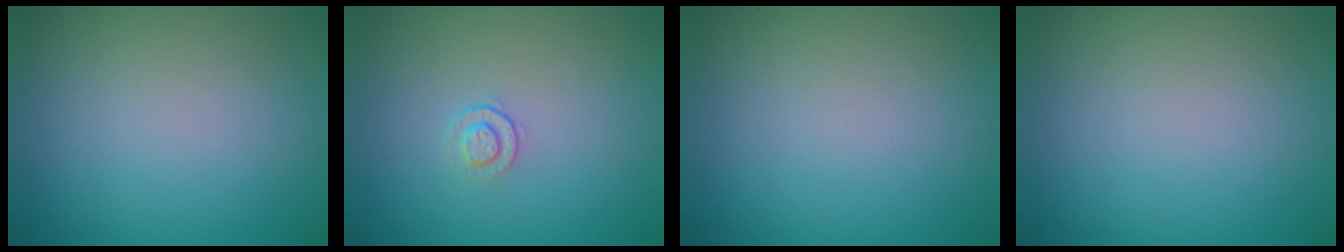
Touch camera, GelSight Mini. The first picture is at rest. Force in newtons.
{"total": 1.1, "press": 0.7, "slide": 0.9}
{"total": 0.0}
{"total": 0.0}